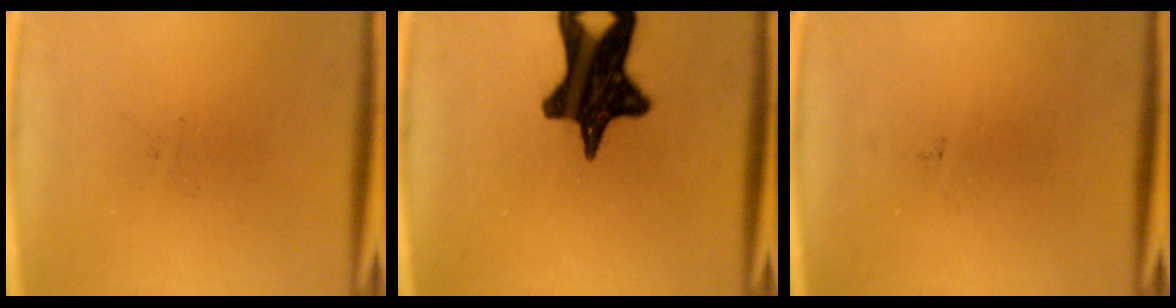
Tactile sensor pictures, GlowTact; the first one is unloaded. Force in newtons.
{"total": 16.5}
{"total": 0.0}